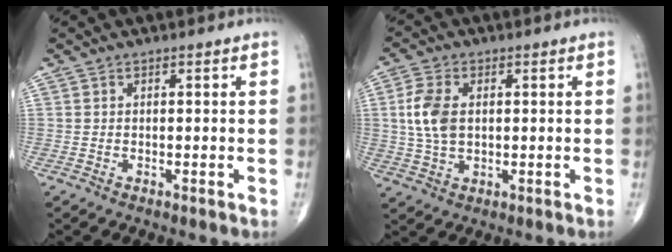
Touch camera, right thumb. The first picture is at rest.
{"total": 7.5, "force": [1.0, 4.5, 5.9], "torque": [-0.125, 0.003, 0.020]}